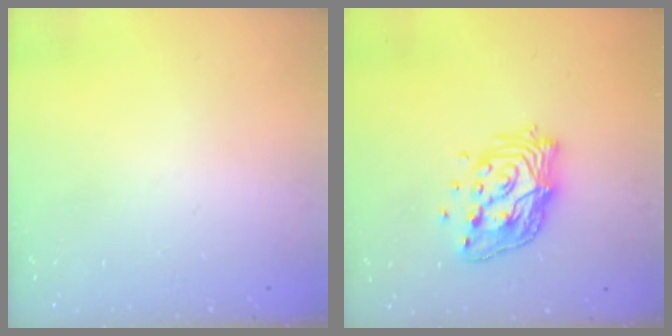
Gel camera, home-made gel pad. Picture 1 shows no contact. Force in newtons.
{"total": 14.4, "press": 14.3, "slide": 1.0}